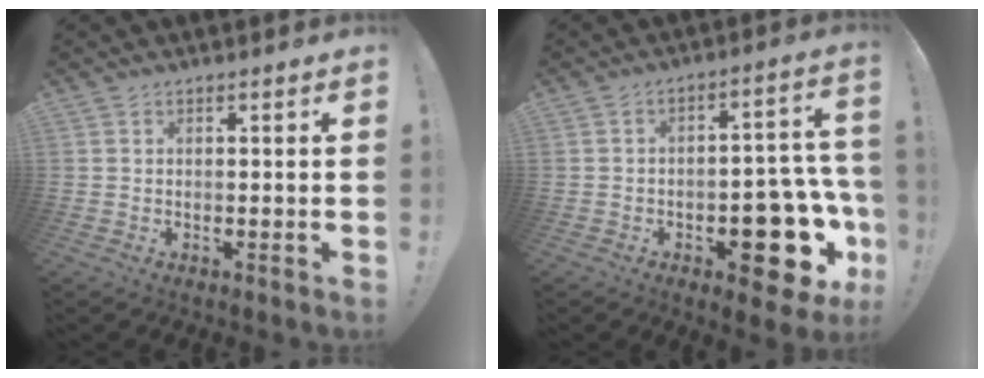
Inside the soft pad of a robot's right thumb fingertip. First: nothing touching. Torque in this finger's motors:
{"motor_torque": [1.92, 2.48, 1.47, -1.30, 0.43]}